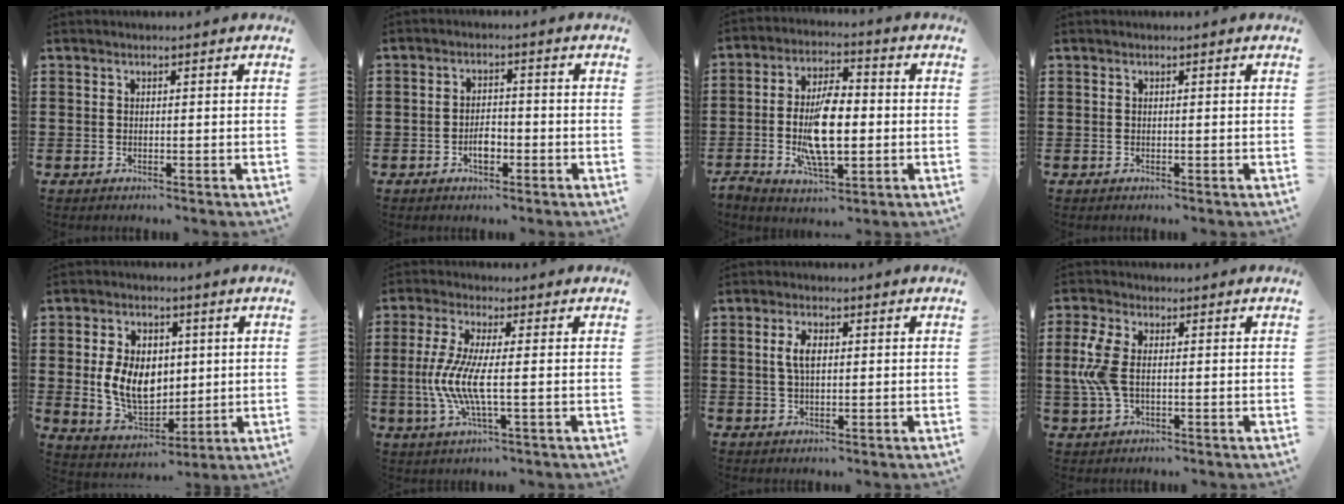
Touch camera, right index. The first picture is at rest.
{"total": 3.3, "force": [-1.4, 1.7, 2.4], "torque": [-0.037, 0.003, -0.028]}
{"total": 10.5, "force": [-1.7, 4.4, 9.4], "torque": [-0.200, -0.007, -0.033]}
{"total": 0.0}
{"total": 9.4, "force": [0.6, 6.6, 6.6], "torque": [-0.154, 0.007, 0.008]}
{"total": 7.6, "force": [-1.1, 1.1, 7.4], "torque": [-0.174, -0.022, -0.031]}
{"total": 3.7, "force": [0.6, 1.6, 3.3], "torque": [-0.068, 0.009, 0.007]}
{"total": 6.9, "force": [0.2, 3.6, 5.9], "torque": [-0.154, -0.003, -0.007]}